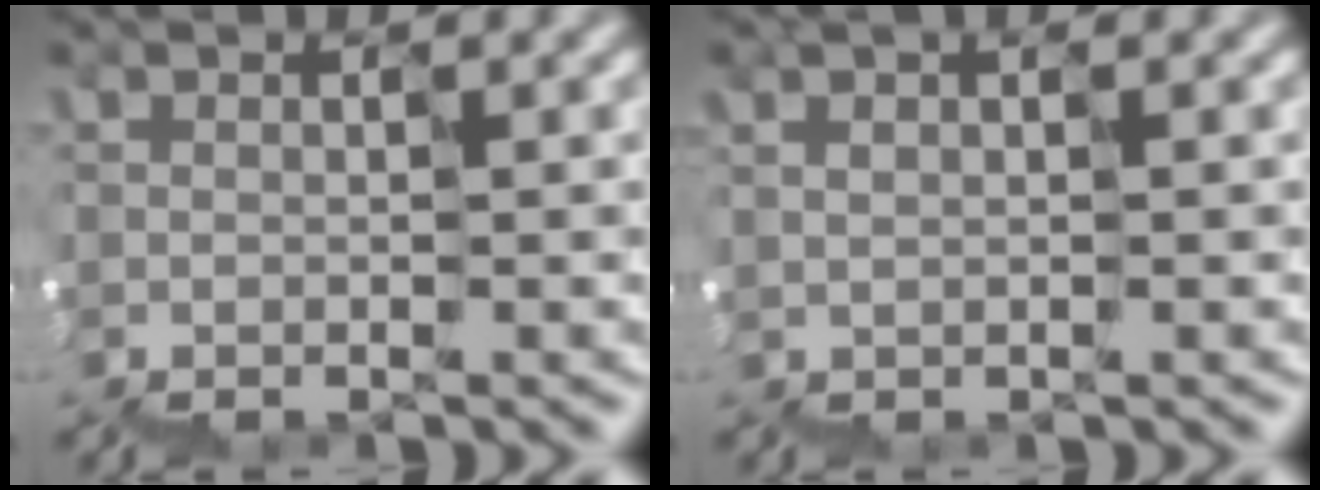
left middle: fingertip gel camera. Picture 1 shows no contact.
{"total": 1.2, "force": [0.9, 0.3, 0.7], "torque": [-0.014, 0.020, 0.021]}